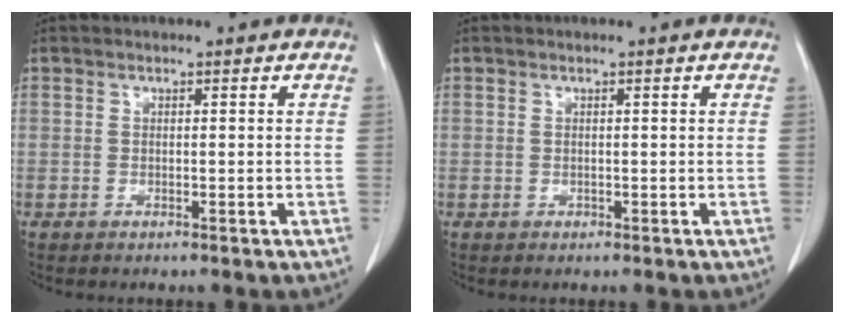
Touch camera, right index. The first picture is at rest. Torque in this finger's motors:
{"motor_torque": [-1.12, 0.00, -0.37, -0.14]}